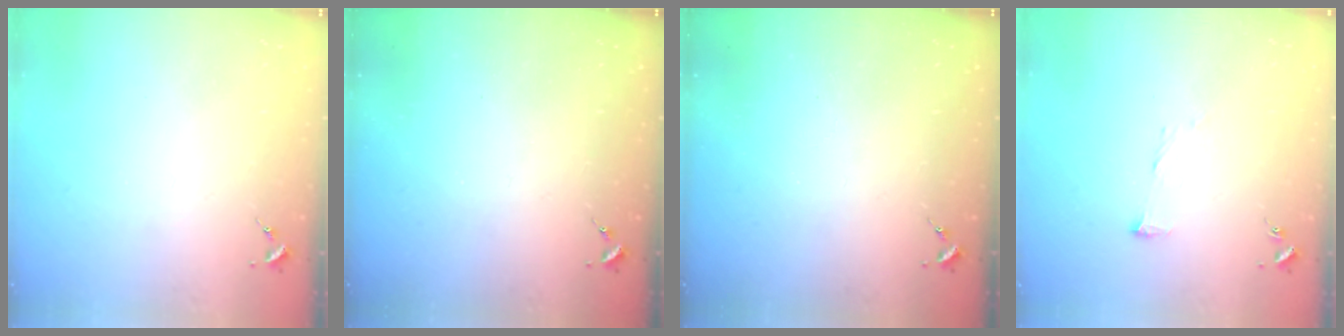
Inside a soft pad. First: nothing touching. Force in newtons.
{"total": 0.0}
{"total": 0.0}
{"total": 7.6, "press": 7.6, "slide": 0.1}